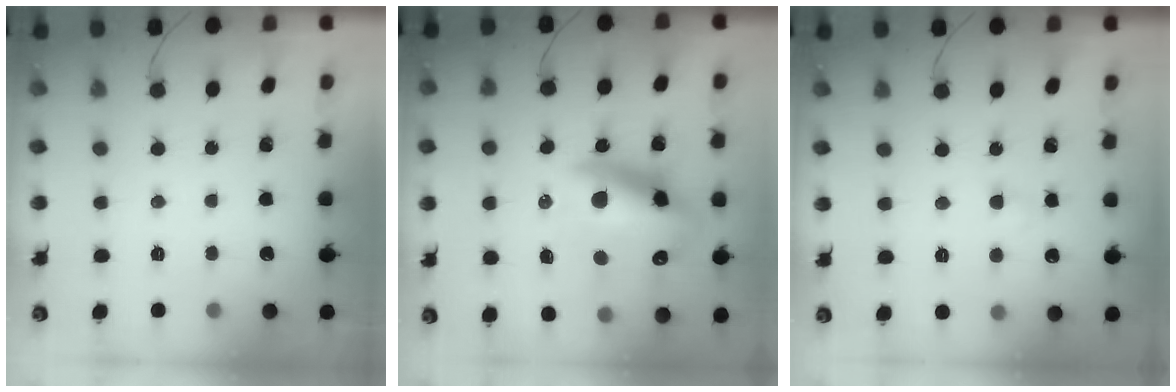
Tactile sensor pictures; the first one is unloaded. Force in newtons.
{"total": 20.5, "press": 19.9, "slide": 5.3}
{"total": 2.2, "press": 2.1, "slide": 0.8}